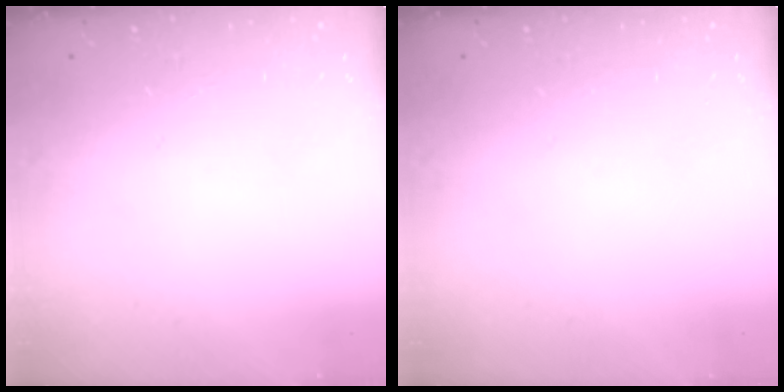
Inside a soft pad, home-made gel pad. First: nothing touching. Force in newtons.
{"total": 0.0}